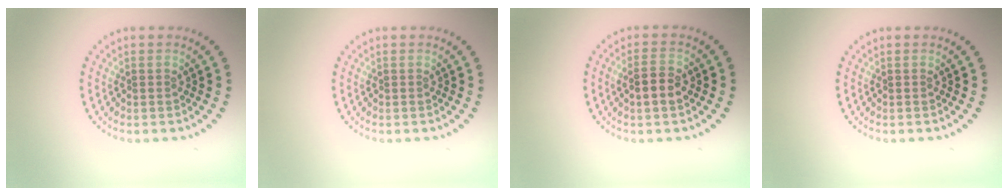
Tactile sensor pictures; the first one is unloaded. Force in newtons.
{"total": 0.0}
{"total": 2.5, "press": 2.5, "slide": 0.4}
{"total": 0.0}